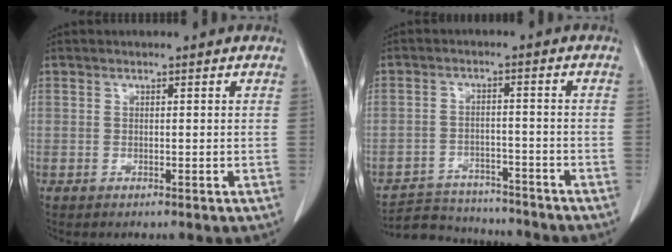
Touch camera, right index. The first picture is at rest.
{"total": 10.2, "force": [-9.8, 2.3, 1.5], "torque": [-0.023, 0.011, -0.154]}